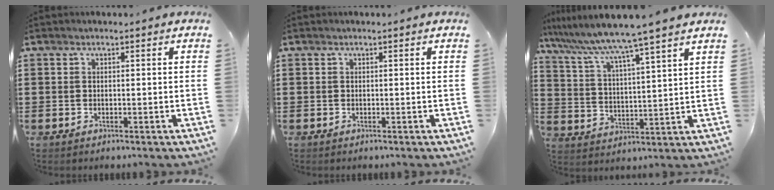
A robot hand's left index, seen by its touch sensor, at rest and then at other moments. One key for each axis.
{"total": 0.0}
{"total": 7.2, "fx": 6.3, "fy": -1.7, "fz": 3.0, "tx": -0.085, "ty": -0.051, "tz": 0.100}